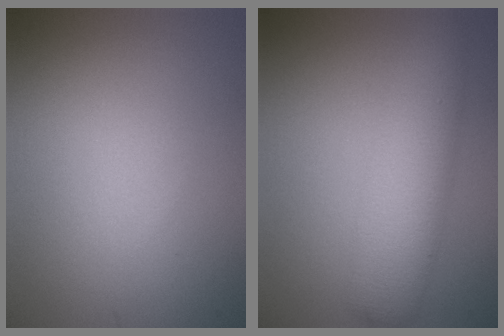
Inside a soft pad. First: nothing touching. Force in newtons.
{"total": 5.3, "press": 5.3, "slide": 0.0}